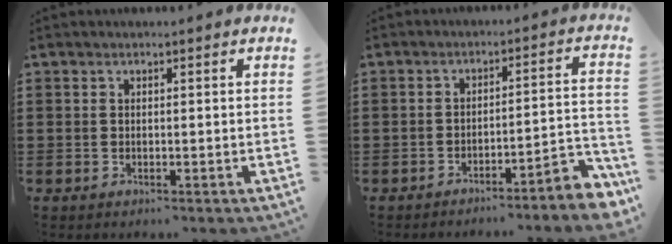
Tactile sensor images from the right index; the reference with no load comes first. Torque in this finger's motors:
{"motor_torque": [0.49, -0.40, -0.02, -0.05]}